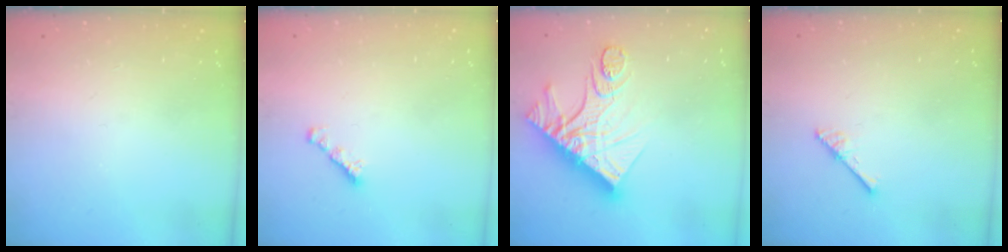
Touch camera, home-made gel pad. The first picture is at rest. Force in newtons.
{"total": 1.7, "press": 1.6, "slide": 0.5}
{"total": 16.3, "press": 16.3, "slide": 1.3}
{"total": 3.0, "press": 3.0, "slide": 0.3}